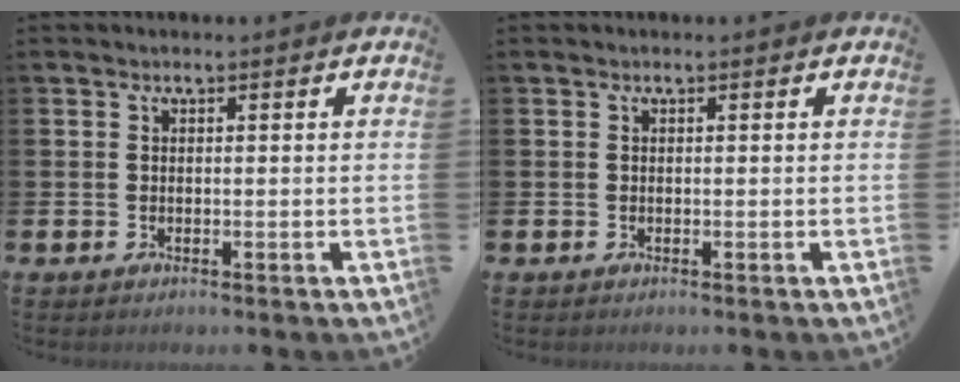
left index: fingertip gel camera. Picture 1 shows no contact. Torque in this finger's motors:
{"motor_torque": [-0.07, 0.10, 0.01, -0.01]}